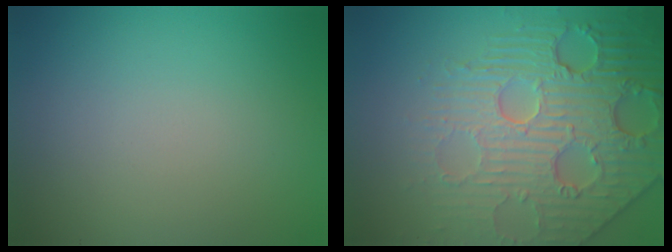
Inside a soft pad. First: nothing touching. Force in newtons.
{"total": 7.7, "press": 5.9, "slide": 4.9}